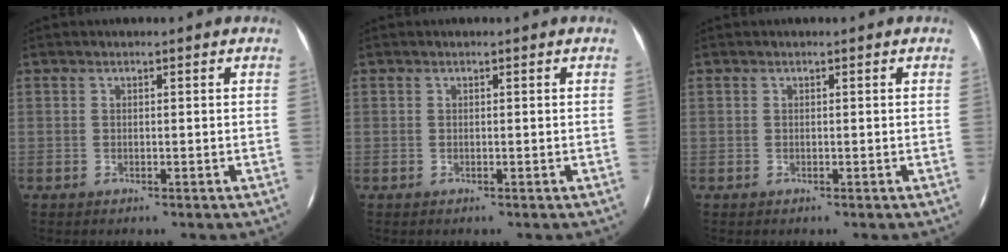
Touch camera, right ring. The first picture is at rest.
{"total": 0.0}
{"total": 0.0}